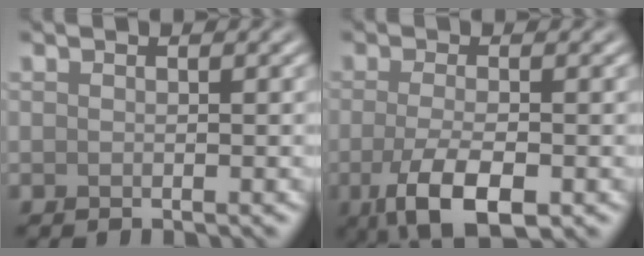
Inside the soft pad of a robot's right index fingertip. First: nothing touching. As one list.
[{"total": 5.6, "force": [-2.1, 2.1, 4.8], "torque": [-0.099, -0.012, -0.037]}]